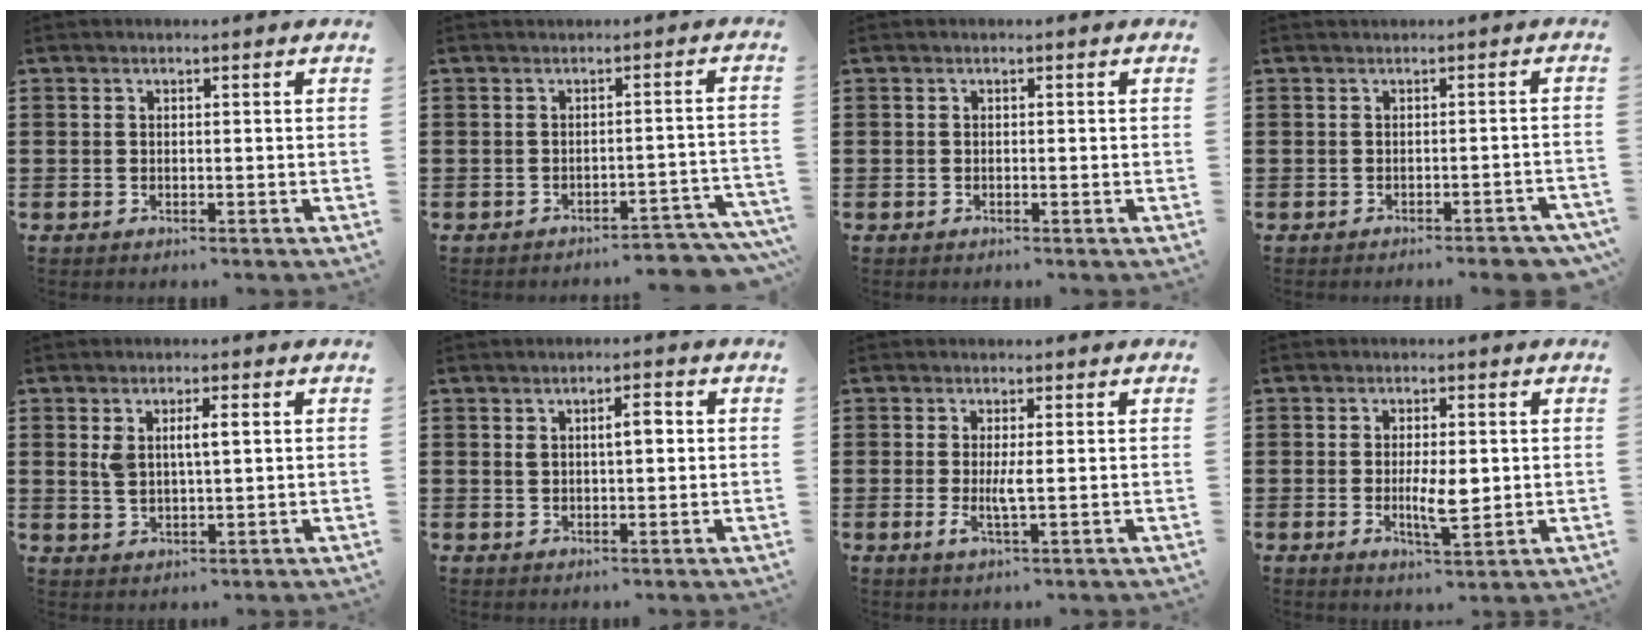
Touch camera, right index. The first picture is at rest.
{"total": 2.7, "force": [-2.5, 0.0, 0.9], "torque": [-0.020, -0.003, -0.054]}
{"total": 0.0}
{"total": 1.8, "force": [-1.6, 0.0, 0.9], "torque": [-0.019, -0.003, -0.031]}
{"total": 4.0, "force": [1.1, 1.4, 3.5], "torque": [-0.072, 0.007, 0.017]}
{"total": 3.3, "force": [0.8, 1.0, 3.0], "torque": [-0.052, 0.005, 0.008]}
{"total": 3.2, "force": [-0.2, 0.1, 3.2], "torque": [-0.064, -0.008, -0.006]}
{"total": 5.1, "force": [-0.3, 1.7, 4.8], "torque": [-0.092, 0.000, -0.007]}